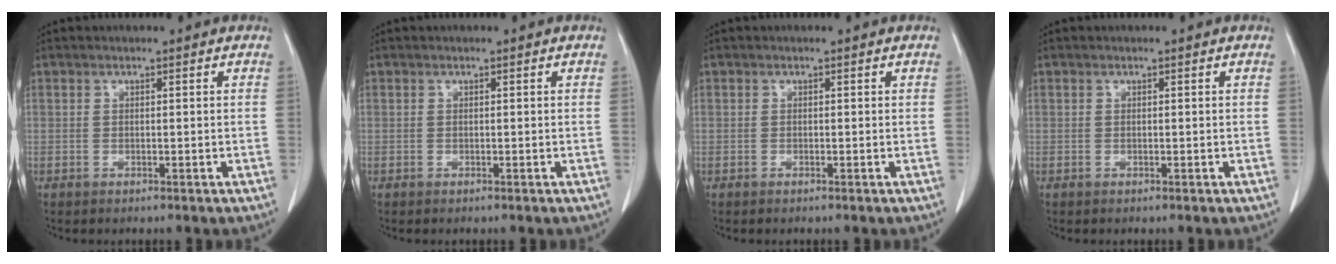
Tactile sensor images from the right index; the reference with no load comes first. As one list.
[{"total": 0.0}, {"total": 0.0}, {"total": 0.0}]